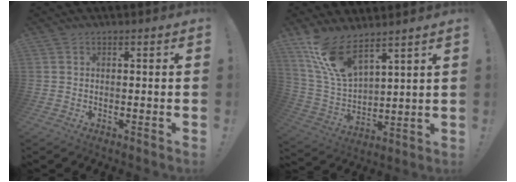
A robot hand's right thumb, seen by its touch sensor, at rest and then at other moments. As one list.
[{"total": 13.6, "force": [10.1, 4.8, 7.7], "torque": [-0.176, -0.063, 0.192]}]